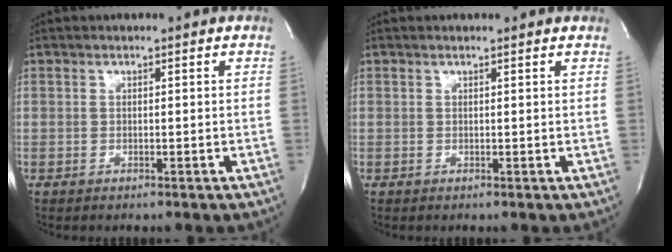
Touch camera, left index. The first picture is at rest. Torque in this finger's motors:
{"motor_torque": [0.00, -0.02, -0.22, -0.09]}